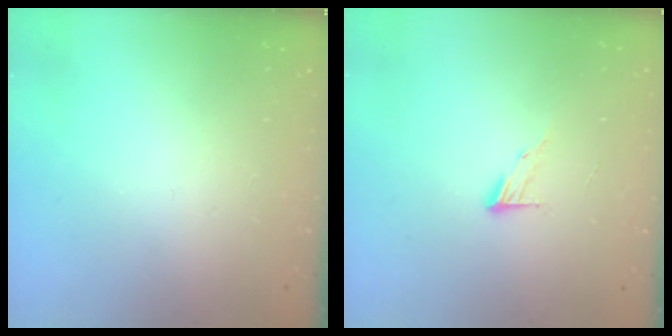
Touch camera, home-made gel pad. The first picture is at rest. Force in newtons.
{"total": 4.6, "press": 4.5, "slide": 0.5}